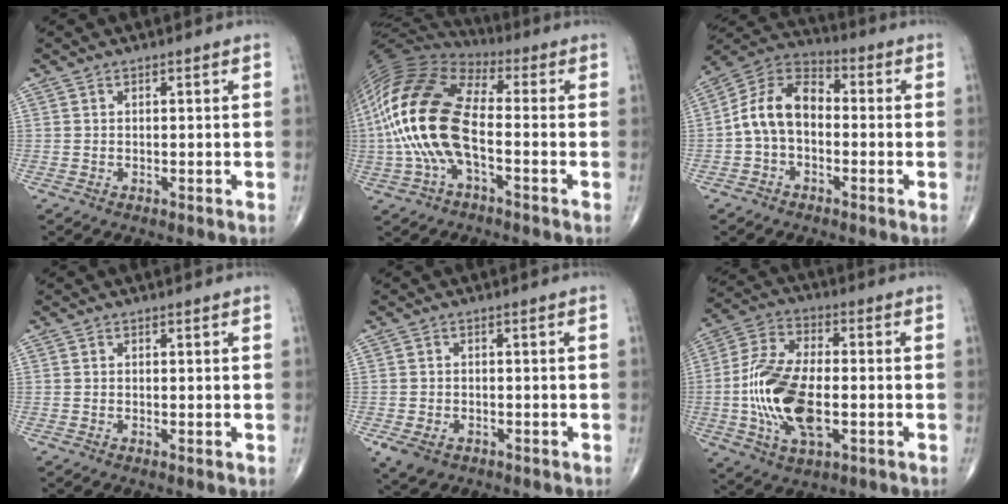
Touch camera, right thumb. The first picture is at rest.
{"total": 19.3, "force": [-2.5, 9.0, 16.9], "torque": [-0.365, 0.030, -0.055]}
{"total": 11.0, "force": [-1.3, 7.3, 8.1], "torque": [-0.136, 0.037, -0.040]}
{"total": 0.6, "force": [-0.1, 0.2, 0.6], "torque": [-0.014, -0.003, -0.004]}
{"total": 4.4, "force": [-2.1, 3.1, 2.4], "torque": [-0.048, 0.001, -0.029]}
{"total": 16.8, "force": [-2.6, 8.3, 14.4], "torque": [-0.291, 0.010, -0.048]}